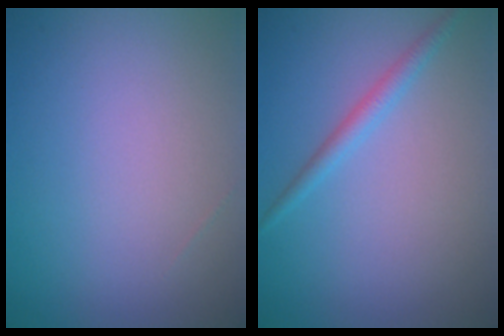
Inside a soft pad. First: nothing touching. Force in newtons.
{"total": 1.6, "press": 1.6, "slide": 0.0}